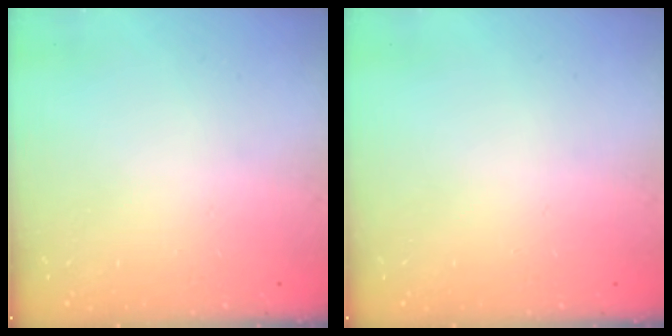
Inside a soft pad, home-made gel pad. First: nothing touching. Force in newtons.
{"total": 0.0}